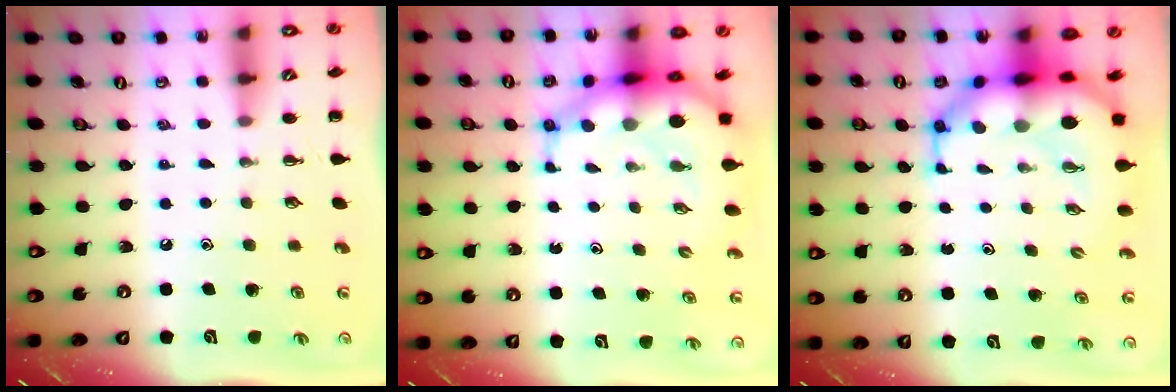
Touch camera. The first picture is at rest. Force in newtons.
{"total": 10.6, "press": 10.1, "slide": 3.1}
{"total": 11.8, "press": 11.4, "slide": 3.0}